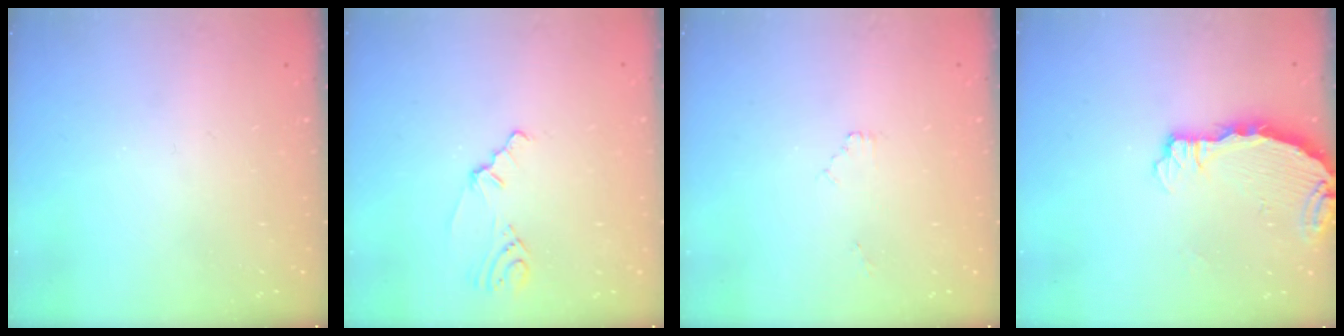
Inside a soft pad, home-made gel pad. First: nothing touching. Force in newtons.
{"total": 1.6, "press": 1.5, "slide": 0.6}
{"total": 0.5, "press": 0.5, "slide": 0.2}
{"total": 3.8, "press": 3.8, "slide": 0.5}